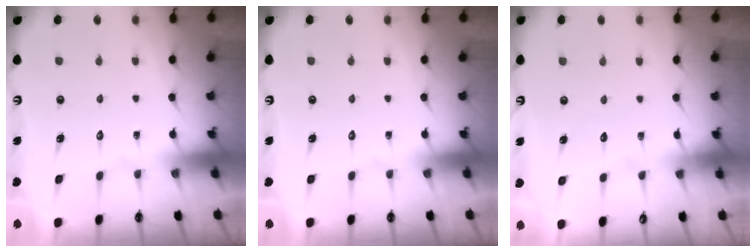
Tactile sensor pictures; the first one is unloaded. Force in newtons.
{"total": 0.0}
{"total": 2.0, "press": 2.0, "slide": 0.2}